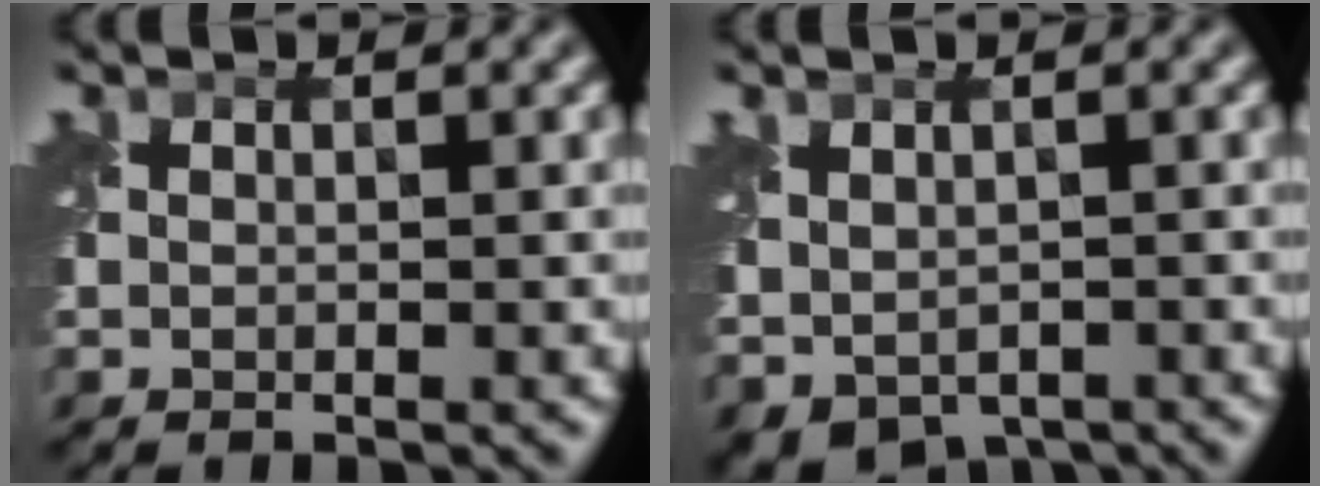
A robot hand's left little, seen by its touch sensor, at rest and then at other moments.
{"total": 3.3, "force": [-1.0, 2.5, 2.0], "torque": [-0.038, -0.006, -0.003]}